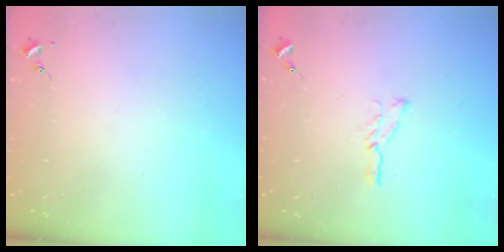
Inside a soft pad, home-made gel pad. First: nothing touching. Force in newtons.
{"total": 6.4, "press": 6.3, "slide": 0.6}